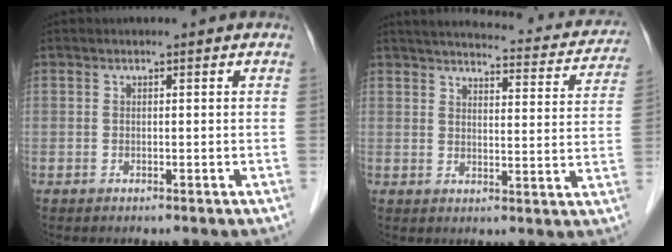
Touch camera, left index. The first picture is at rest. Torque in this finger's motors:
{"motor_torque": [0.65, -0.86, 0.21, 0.05]}